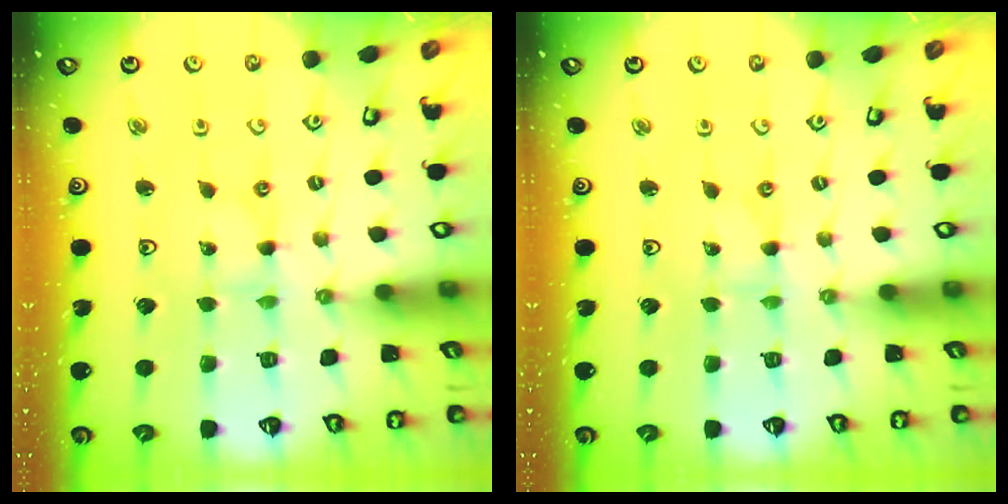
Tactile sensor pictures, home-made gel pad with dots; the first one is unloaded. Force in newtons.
{"total": 0.0}